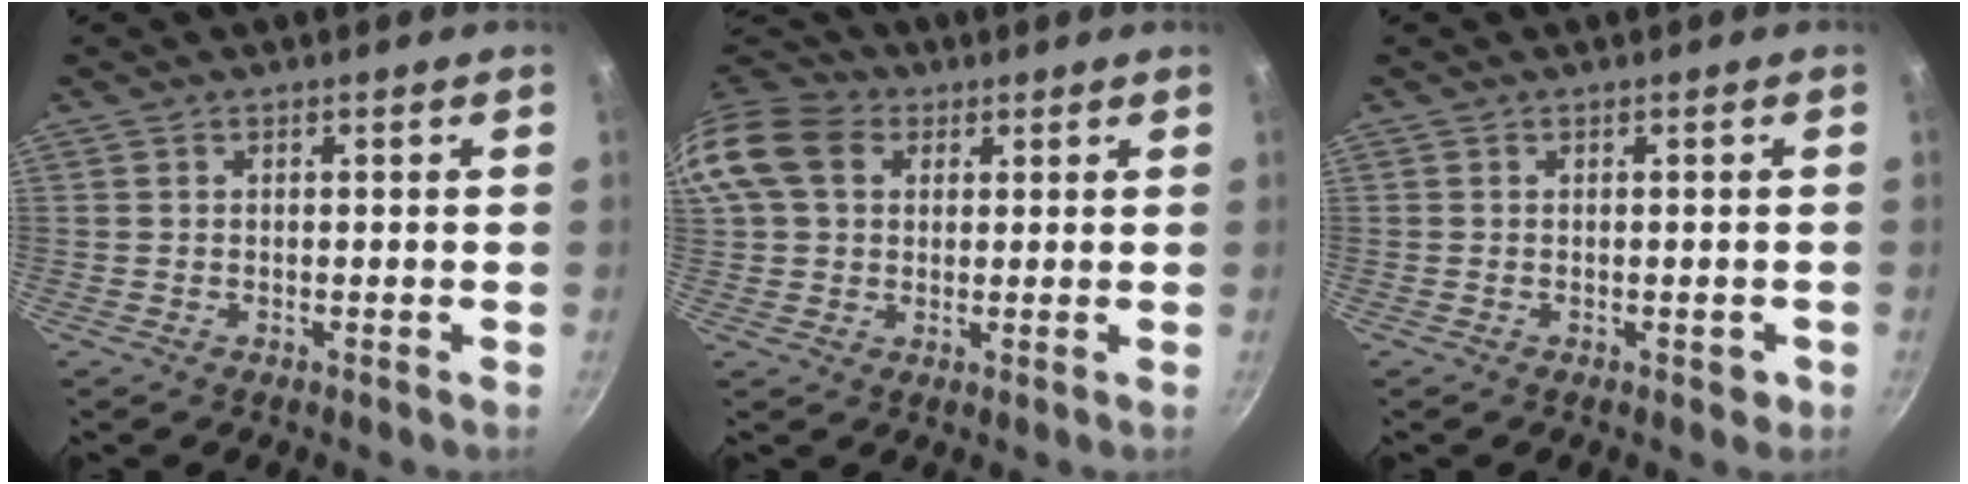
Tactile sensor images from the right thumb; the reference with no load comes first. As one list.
[{"total": 12.7, "force": [3.6, 9.9, 7.2], "torque": [-0.129, 0.020, 0.052]}, {"total": 2.0, "force": [-0.7, 1.1, 1.5], "torque": [-0.014, 0.002, -0.008]}]